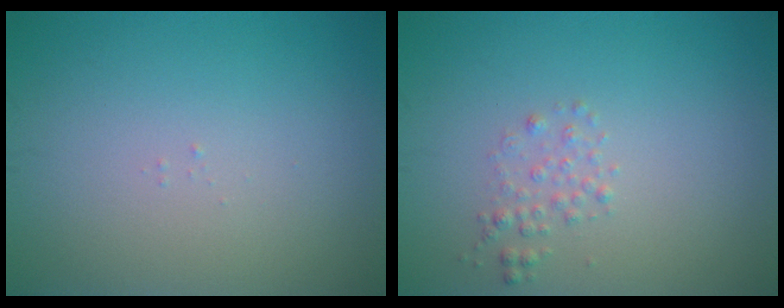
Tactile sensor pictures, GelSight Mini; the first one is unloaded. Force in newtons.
{"total": 1.2, "press": 1.2, "slide": 0.1}